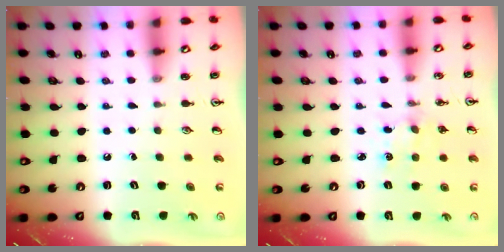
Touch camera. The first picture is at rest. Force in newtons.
{"total": 2.8, "press": 2.8, "slide": 0.4}